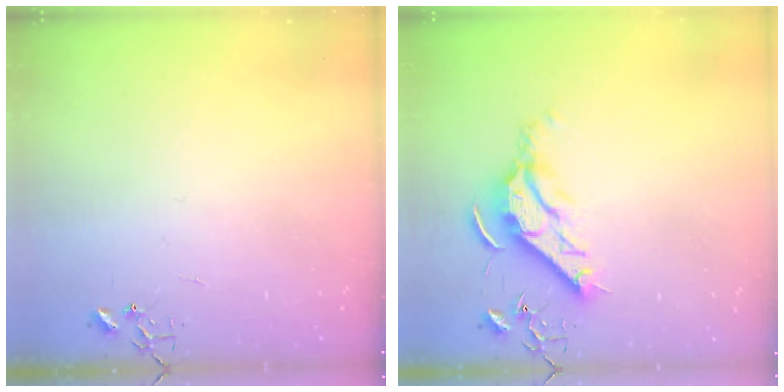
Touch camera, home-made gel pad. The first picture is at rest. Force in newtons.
{"total": 11.7, "press": 11.6, "slide": 1.3}